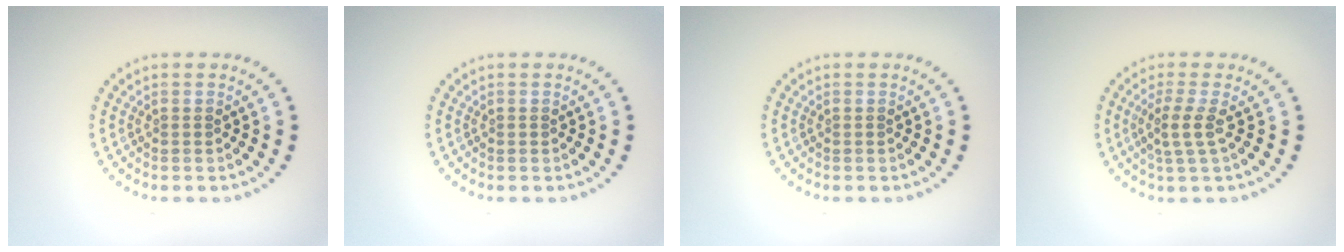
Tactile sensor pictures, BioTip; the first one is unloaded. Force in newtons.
{"total": 0.0}
{"total": 0.0}
{"total": 2.1, "press": 1.5, "slide": 1.4}